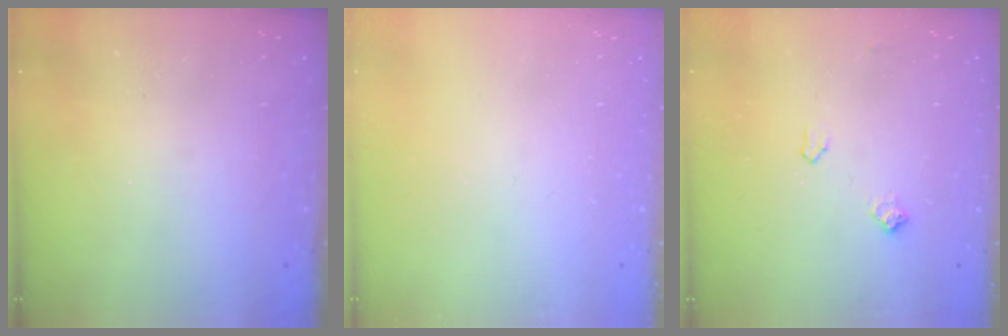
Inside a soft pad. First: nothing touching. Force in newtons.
{"total": 0.0}
{"total": 6.2, "press": 6.1, "slide": 0.6}